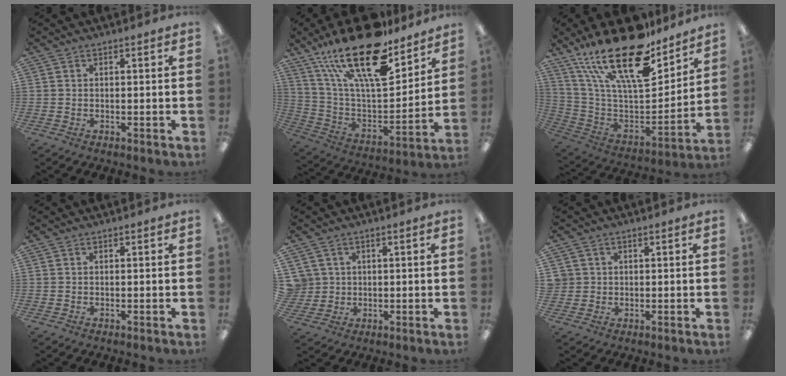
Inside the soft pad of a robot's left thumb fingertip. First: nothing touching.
{"total": 26.4, "force": [17.7, 9.3, 17.2], "torque": [-0.310, -0.107, 0.302]}
{"total": 27.6, "force": [18.6, 10.1, 17.7], "torque": [-0.330, -0.118, 0.319]}
{"total": 0.0}
{"total": 3.9, "force": [1.3, 3.7, -0.1], "torque": [-0.006, 0.002, 0.026]}
{"total": 2.2, "force": [0.6, 2.1, -0.1], "torque": [-0.005, 0.001, 0.010]}